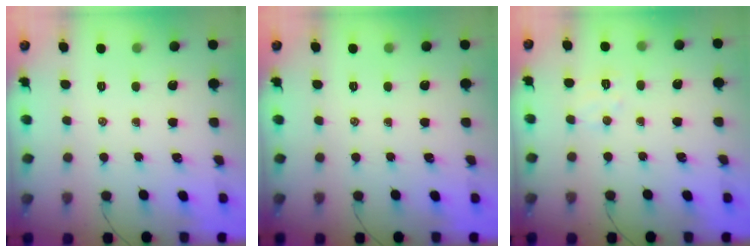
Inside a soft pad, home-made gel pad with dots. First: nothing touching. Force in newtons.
{"total": 0.0}
{"total": 5.0, "press": 4.9, "slide": 1.0}